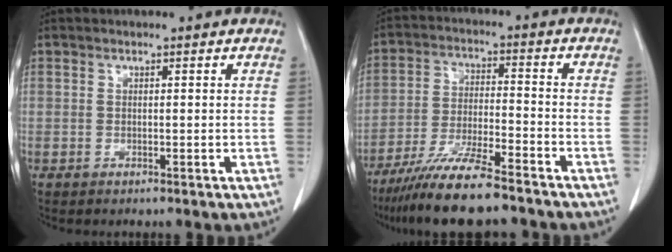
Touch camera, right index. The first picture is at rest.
{"total": 12.1, "force": [-9.9, 0.9, 6.9], "torque": [-0.125, -0.027, -0.172]}